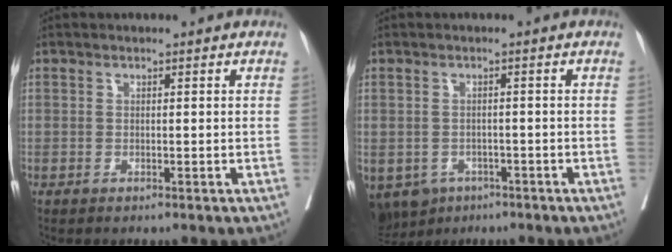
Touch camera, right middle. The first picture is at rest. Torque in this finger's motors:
{"motor_torque": [0.08, -0.10, 0.00, 0.00]}